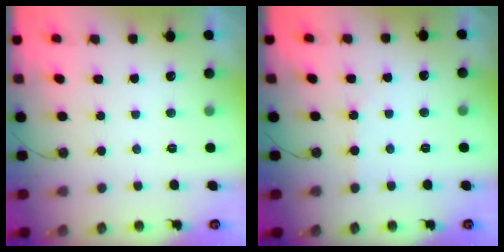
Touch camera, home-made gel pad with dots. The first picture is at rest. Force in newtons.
{"total": 1.7, "press": 1.6, "slide": 0.3}